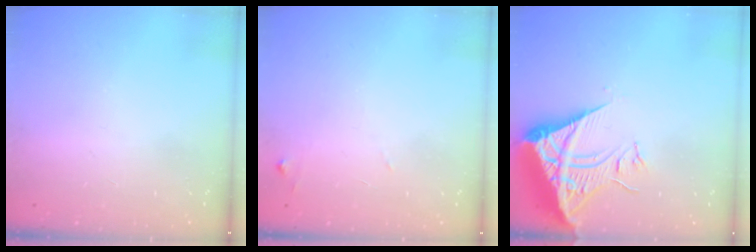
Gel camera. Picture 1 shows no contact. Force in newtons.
{"total": 7.4, "press": 7.4, "slide": 0.4}
{"total": 10.3, "press": 10.3, "slide": 1.2}